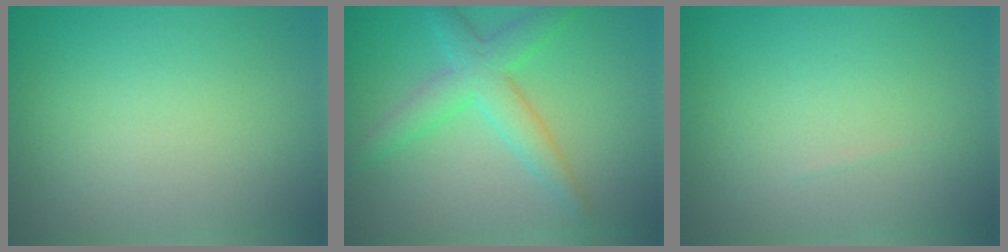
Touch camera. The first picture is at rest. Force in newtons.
{"total": 4.5, "press": 4.5, "slide": 0.1}
{"total": 0.0}